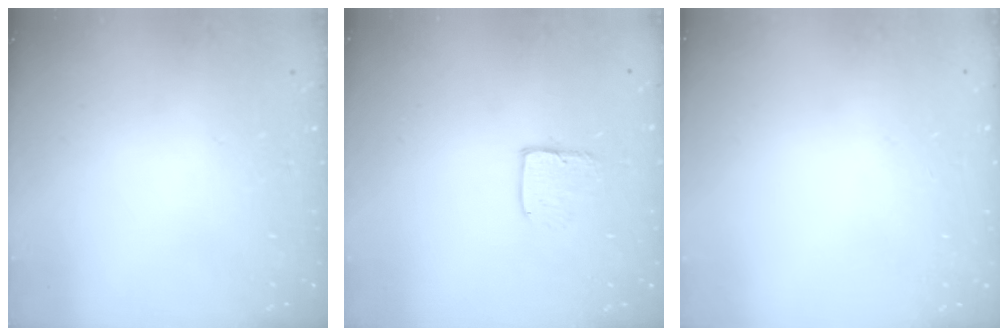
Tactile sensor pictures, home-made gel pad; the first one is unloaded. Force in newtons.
{"total": 4.1, "press": 4.1, "slide": 0.3}
{"total": 0.0}